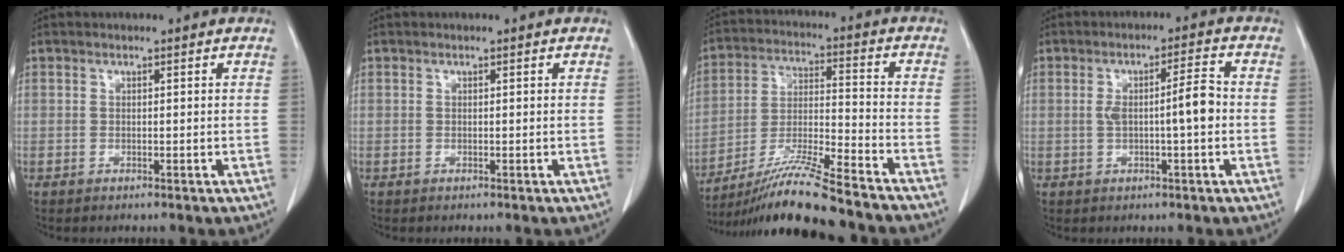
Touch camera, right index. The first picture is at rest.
{"total": 0.0}
{"total": 15.4, "force": [-13.1, -0.5, 7.9], "torque": [-0.149, -0.019, -0.232]}
{"total": 5.6, "force": [-0.4, 0.5, 5.6], "torque": [-0.097, 0.015, -0.003]}